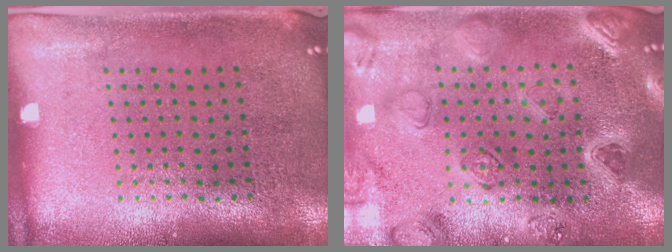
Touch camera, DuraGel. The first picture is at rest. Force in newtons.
{"total": 2.2, "press": 2.2, "slide": 0.2}